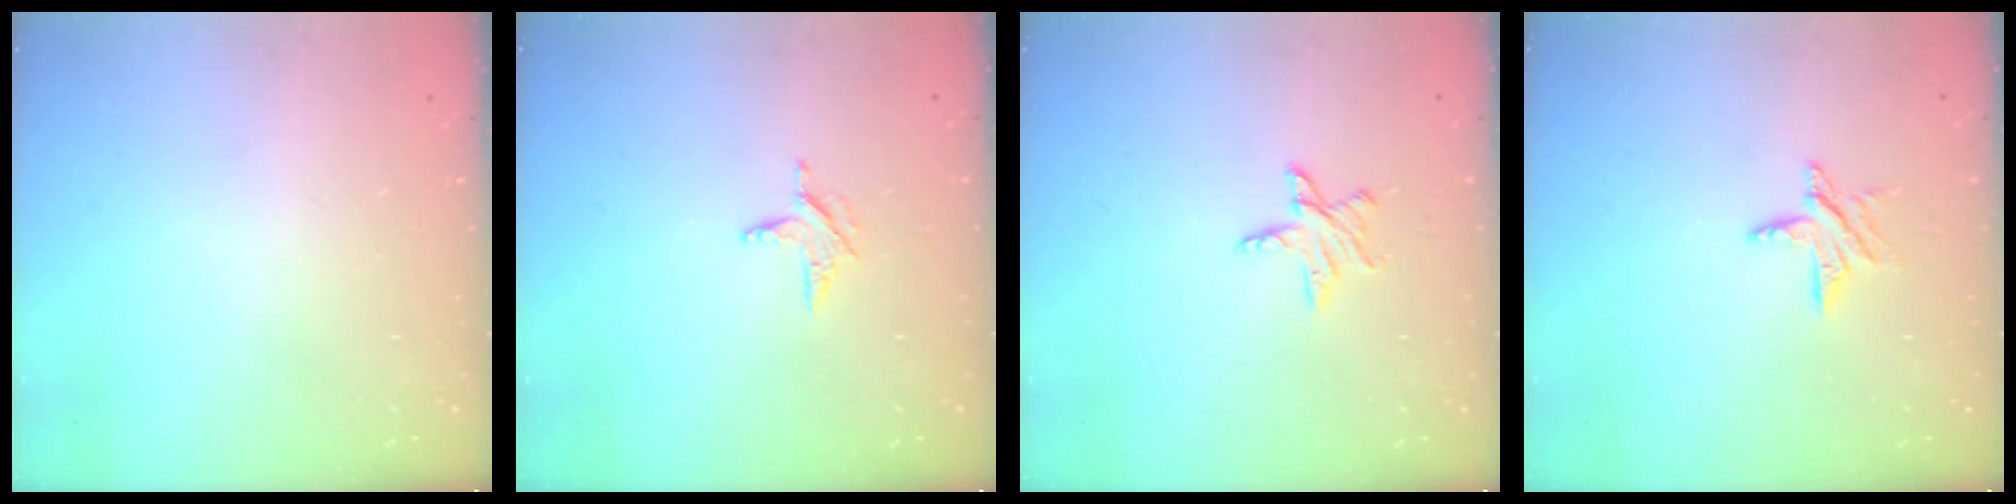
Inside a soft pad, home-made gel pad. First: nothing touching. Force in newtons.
{"total": 4.4, "press": 4.4, "slide": 0.3}
{"total": 6.7, "press": 6.6, "slide": 0.6}
{"total": 6.6, "press": 6.6, "slide": 0.3}